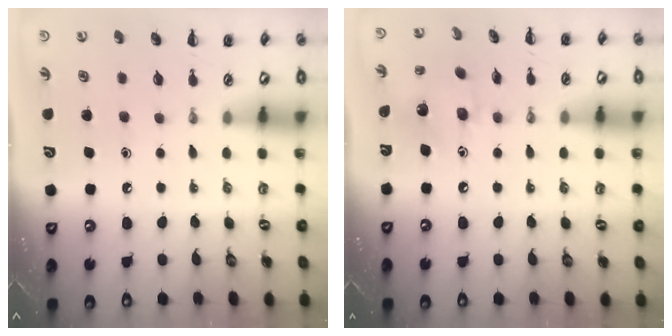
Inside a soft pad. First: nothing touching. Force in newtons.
{"total": 6.6, "press": 6.5, "slide": 0.6}